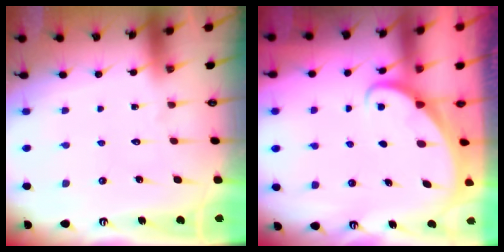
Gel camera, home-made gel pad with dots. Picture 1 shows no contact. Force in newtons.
{"total": 1.9, "press": 1.9, "slide": 0.1}